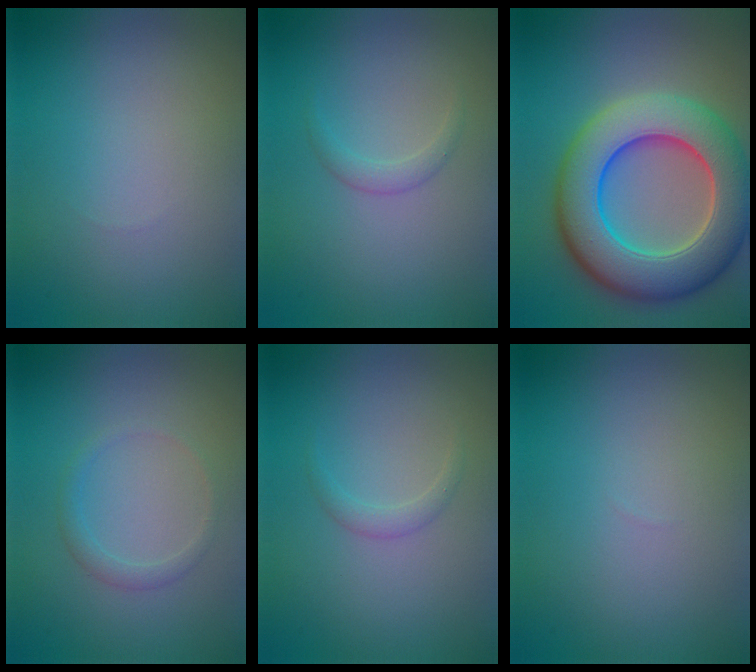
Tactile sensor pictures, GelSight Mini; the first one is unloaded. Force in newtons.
{"total": 1.2, "press": 1.2, "slide": 0.0}
{"total": 11.1, "press": 11.1, "slide": 0.3}
{"total": 1.3, "press": 1.3, "slide": 0.0}
{"total": 1.1, "press": 1.1, "slide": 0.1}
{"total": 0.0}